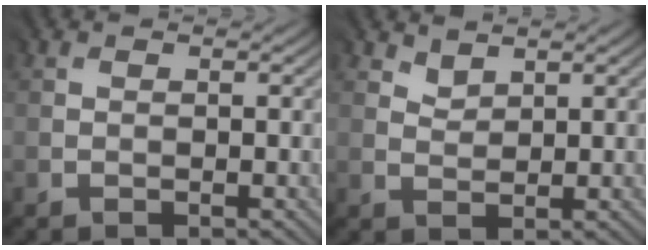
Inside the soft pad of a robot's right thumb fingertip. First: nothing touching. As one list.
[{"total": 1.7, "force": [1.6, 0.4, -0.3], "torque": [0.002, -0.004, 0.038]}]